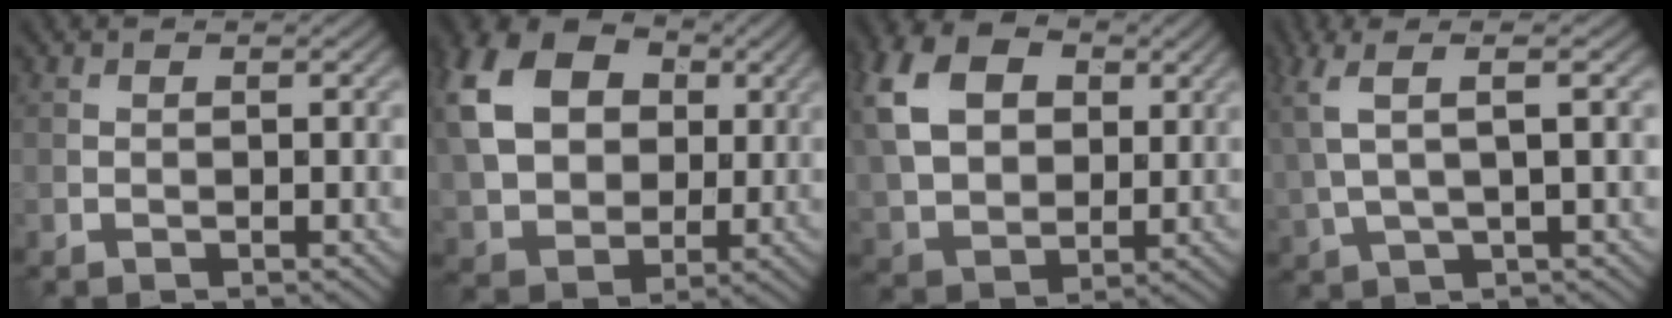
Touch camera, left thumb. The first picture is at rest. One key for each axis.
{"total": 14.4, "fx": 3.3, "fy": 10.8, "fz": 8.9, "tx": -0.225, "ty": 0.017, "tz": 0.057}
{"total": 13.2, "fx": 3.8, "fy": 9.3, "fz": 8.6, "tx": -0.218, "ty": 0.013, "tz": 0.072}
{"total": 7.0, "fx": 2.6, "fy": 1.8, "fz": 6.2, "tx": -0.141, "ty": 0.022, "tz": 0.049}